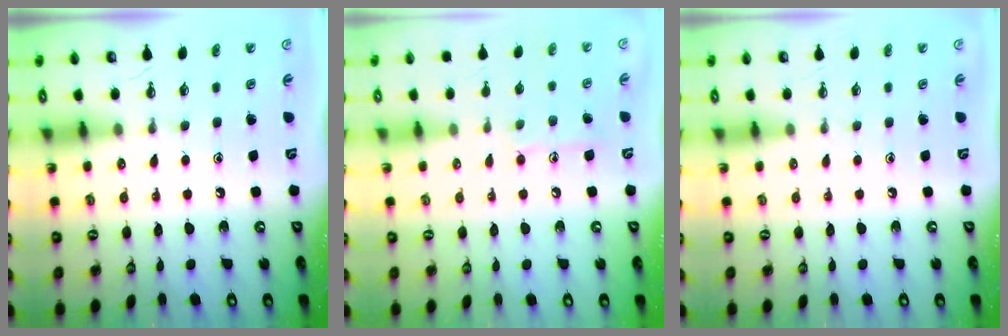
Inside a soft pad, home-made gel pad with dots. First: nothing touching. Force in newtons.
{"total": 8.0, "press": 8.0, "slide": 0.6}
{"total": 0.0}